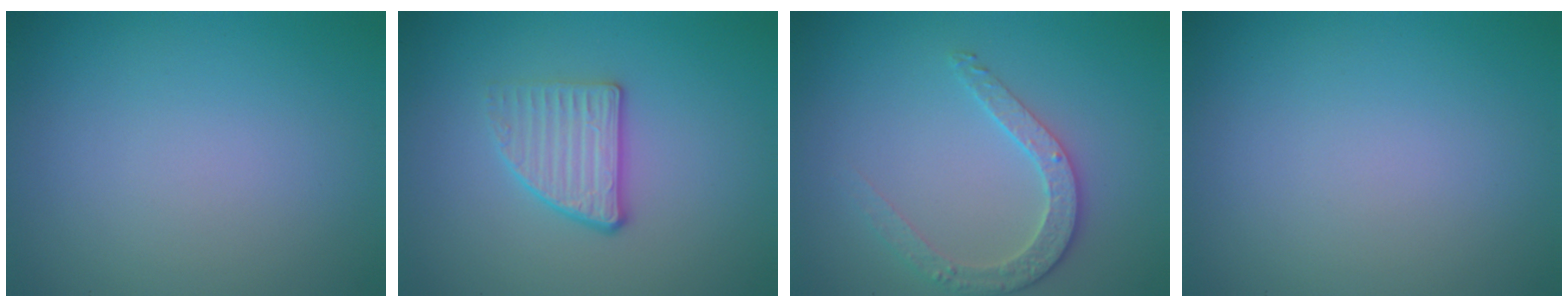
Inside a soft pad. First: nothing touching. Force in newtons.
{"total": 2.8, "press": 2.5, "slide": 1.2}
{"total": 2.7, "press": 2.6, "slide": 0.7}
{"total": 0.0}